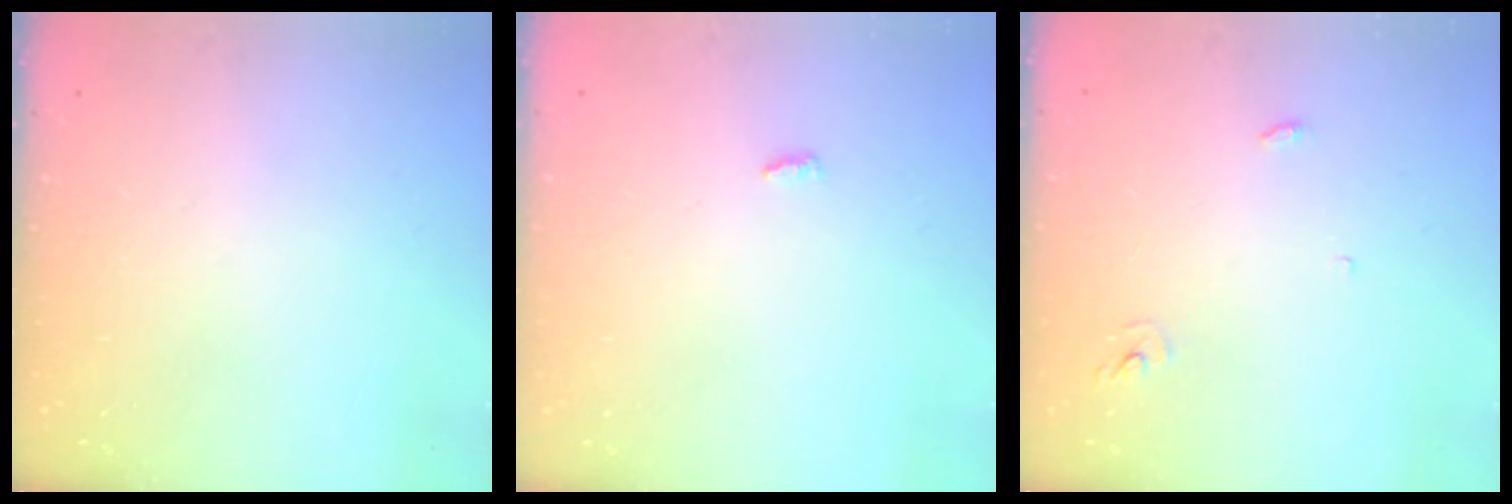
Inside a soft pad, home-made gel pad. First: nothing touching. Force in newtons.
{"total": 2.7, "press": 2.7, "slide": 0.2}
{"total": 2.9, "press": 2.9, "slide": 0.2}